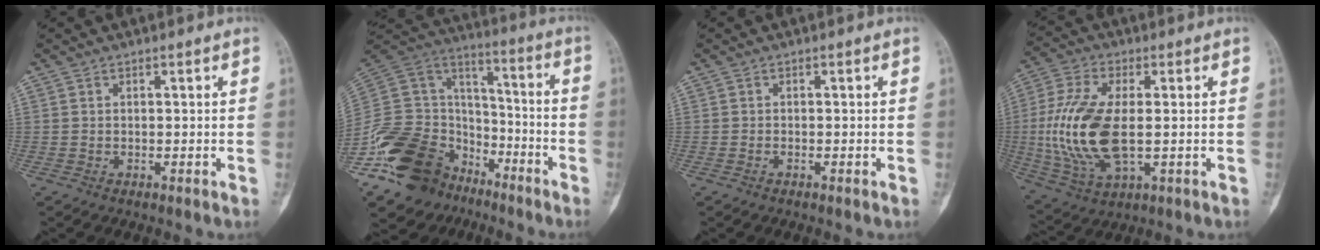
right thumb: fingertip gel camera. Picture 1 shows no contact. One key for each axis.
{"total": 29.9, "fx": -17.3, "fy": 19.6, "fz": 14.6, "tx": -0.324, "ty": 0.071, "tz": -0.299}
{"total": 0.0}
{"total": 16.9, "fx": -0.5, "fy": 8.0, "fz": 14.8, "tx": -0.322, "ty": -0.007, "tz": -0.003}